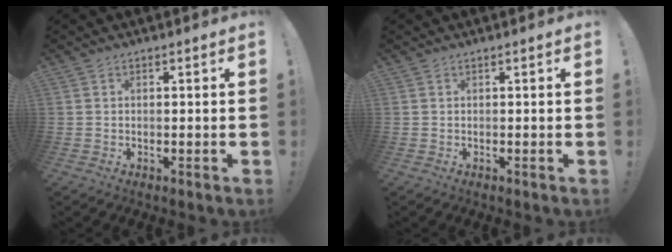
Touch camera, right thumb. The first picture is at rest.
{"total": 0.0}